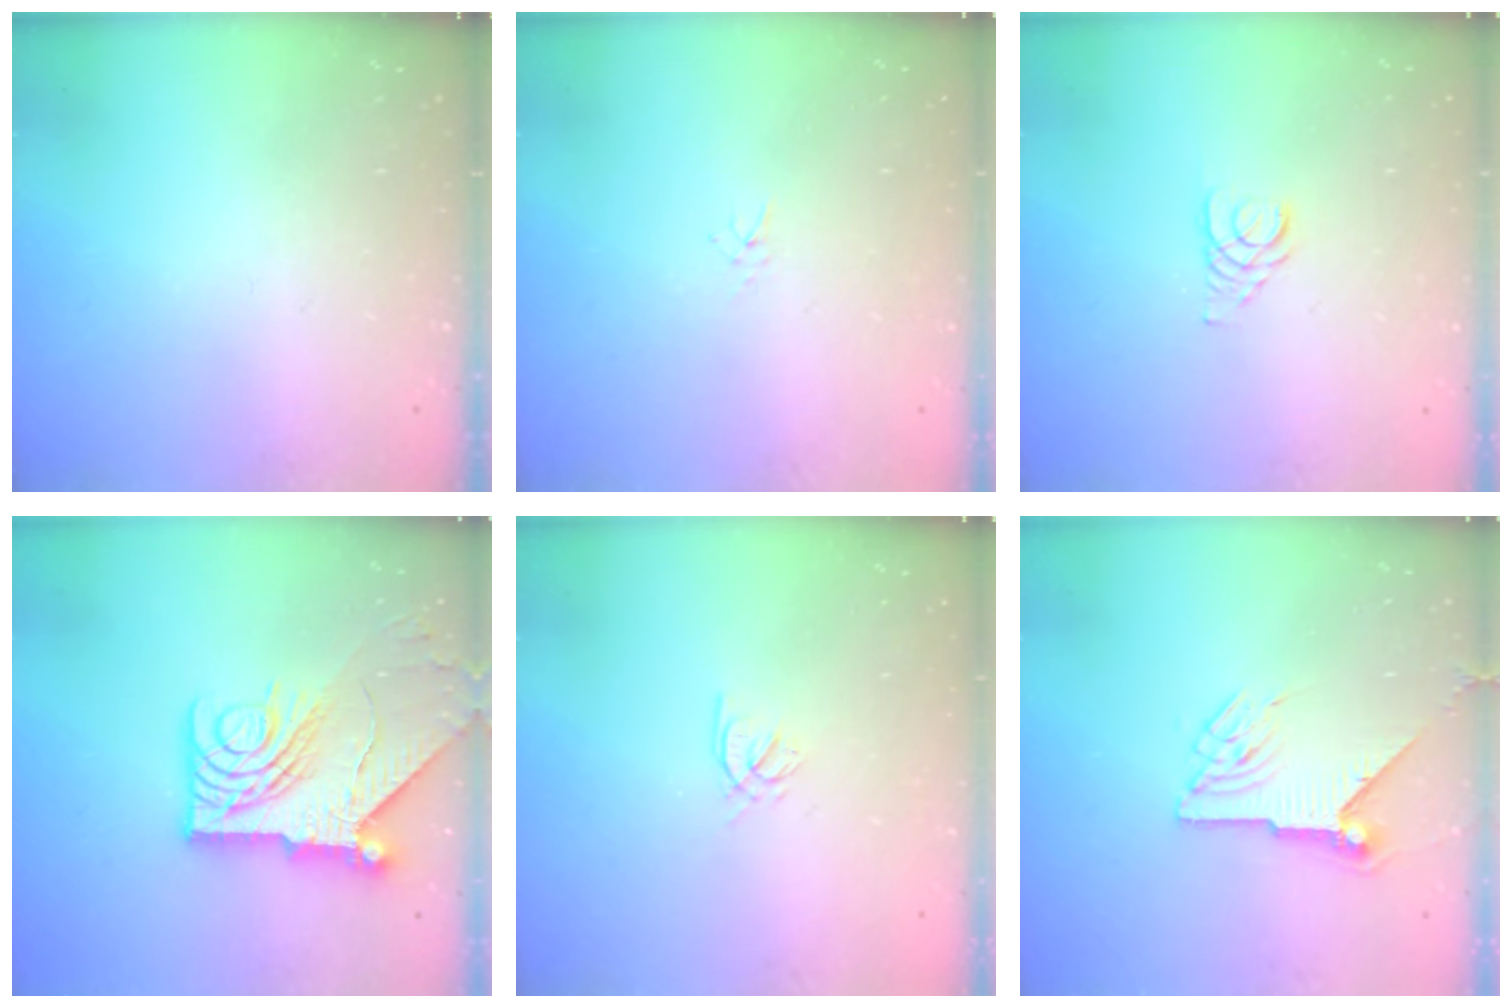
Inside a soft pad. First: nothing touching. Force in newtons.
{"total": 2.0, "press": 2.0, "slide": 0.3}
{"total": 2.9, "press": 2.9, "slide": 0.3}
{"total": 15.2, "press": 15.1, "slide": 1.8}
{"total": 2.1, "press": 2.0, "slide": 0.5}
{"total": 7.7, "press": 7.7, "slide": 0.3}